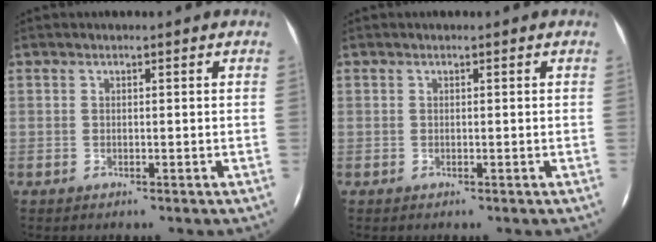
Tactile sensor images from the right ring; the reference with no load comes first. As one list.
[{"total": 0.0}]